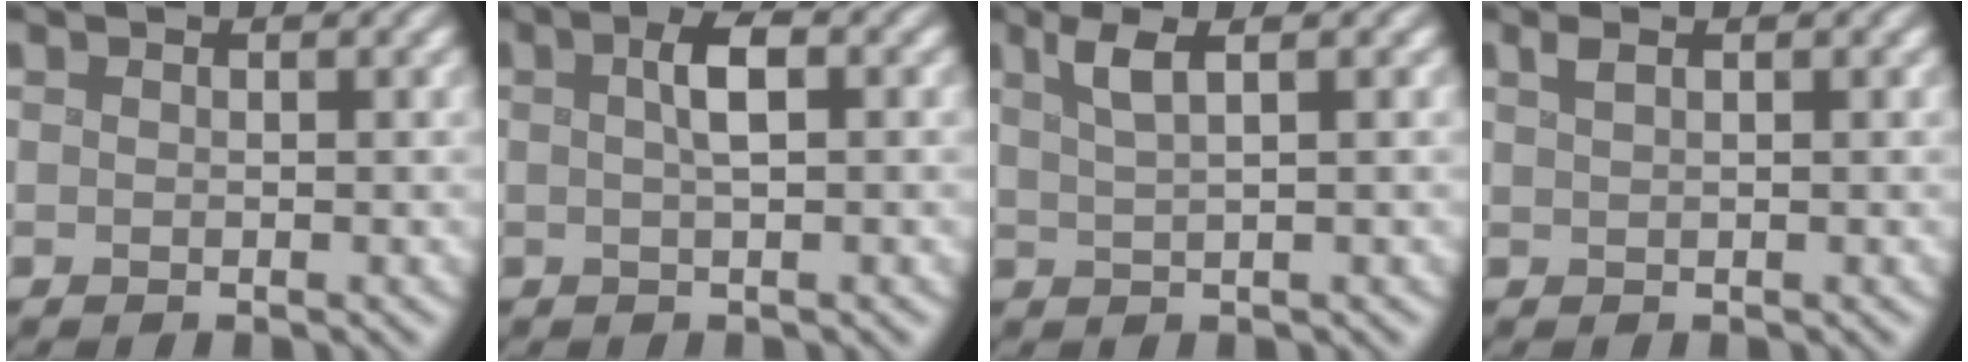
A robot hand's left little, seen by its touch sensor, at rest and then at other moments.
{"total": 2.7, "force": [0.5, 0.9, 2.5], "torque": [-0.056, 0.011, 0.009]}
{"total": 2.5, "force": [1.3, 0.1, 2.2], "torque": [-0.052, 0.007, 0.028]}
{"total": 0.8, "force": [0.5, 0.0, 0.7], "torque": [-0.018, 0.006, 0.013]}